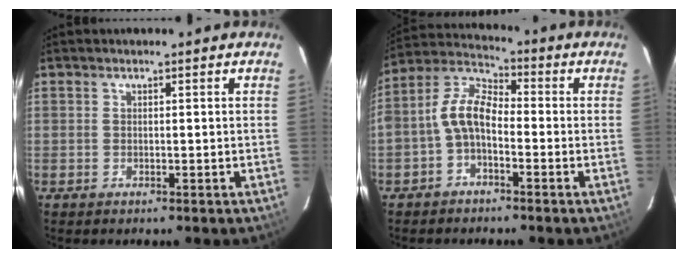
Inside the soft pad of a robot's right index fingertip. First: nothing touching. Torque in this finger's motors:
{"motor_torque": [0.62, -0.30, 0.42, 0.16]}